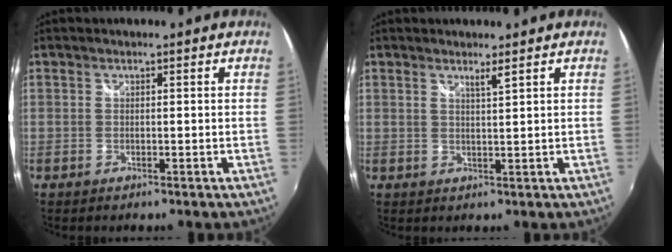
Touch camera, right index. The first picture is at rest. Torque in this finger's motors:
{"motor_torque": [-0.09, 0.08, 0.00, 0.02]}